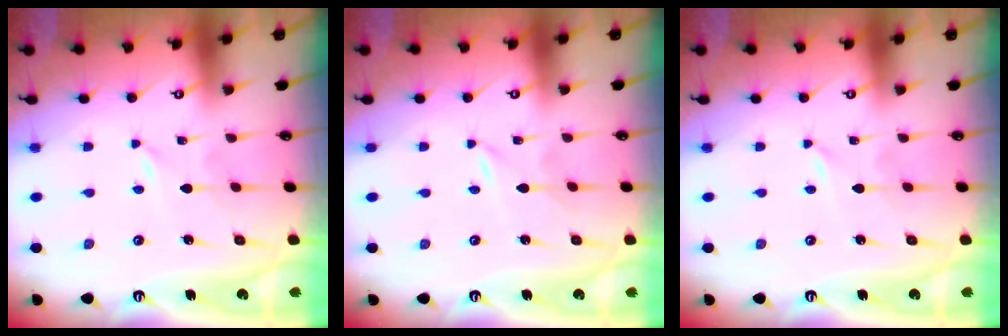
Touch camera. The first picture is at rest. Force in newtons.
{"total": 0.0}
{"total": 0.0}